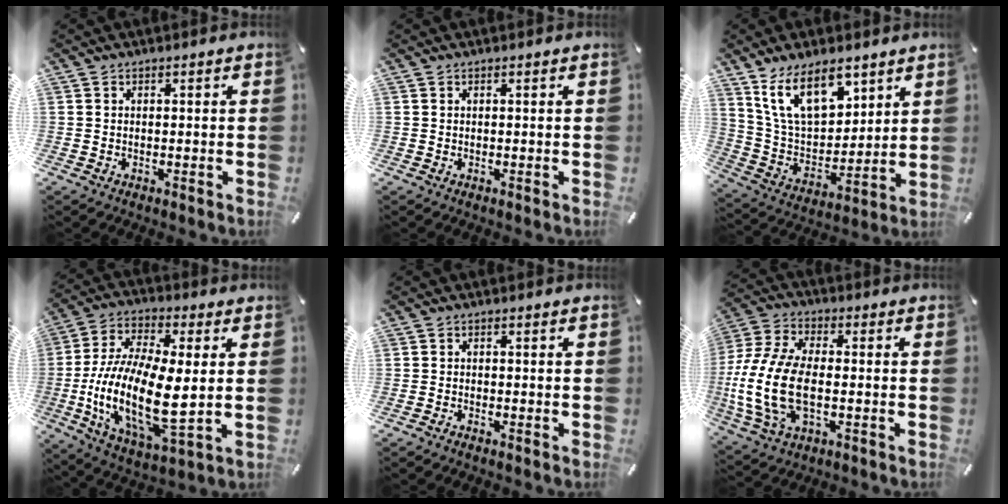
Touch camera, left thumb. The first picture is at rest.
{"total": 0.0}
{"total": 16.0, "force": [9.8, 8.9, 9.0], "torque": [-0.187, -0.039, 0.181]}
{"total": 18.9, "force": [-1.2, 8.8, 16.7], "torque": [-0.358, -0.023, -0.016]}
{"total": 0.8, "force": [-0.8, 0.0, 0.0], "torque": [-0.002, 0.001, -0.016]}
{"total": 15.7, "force": [-2.7, 9.4, 12.2], "torque": [-0.273, -0.003, -0.050]}